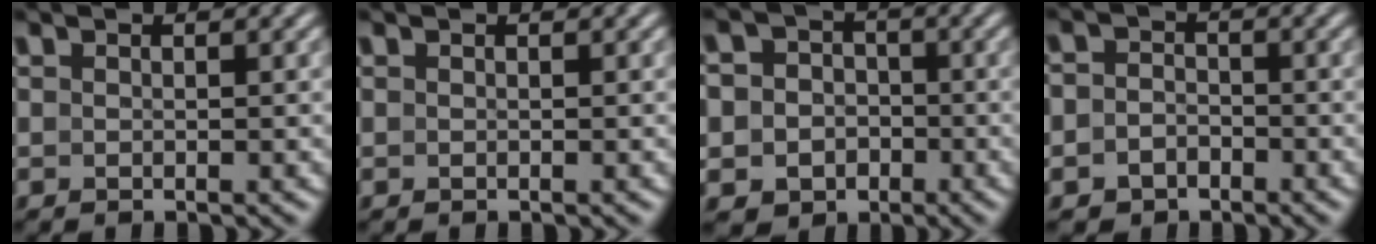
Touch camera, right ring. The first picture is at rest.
{"total": 0.0}
{"total": 10.5, "force": [-2.6, 9.6, 3.4], "torque": [-0.078, -0.044, -0.041]}
{"total": 4.6, "force": [-2.5, 3.8, 0.3], "torque": [-0.026, -0.021, -0.042]}